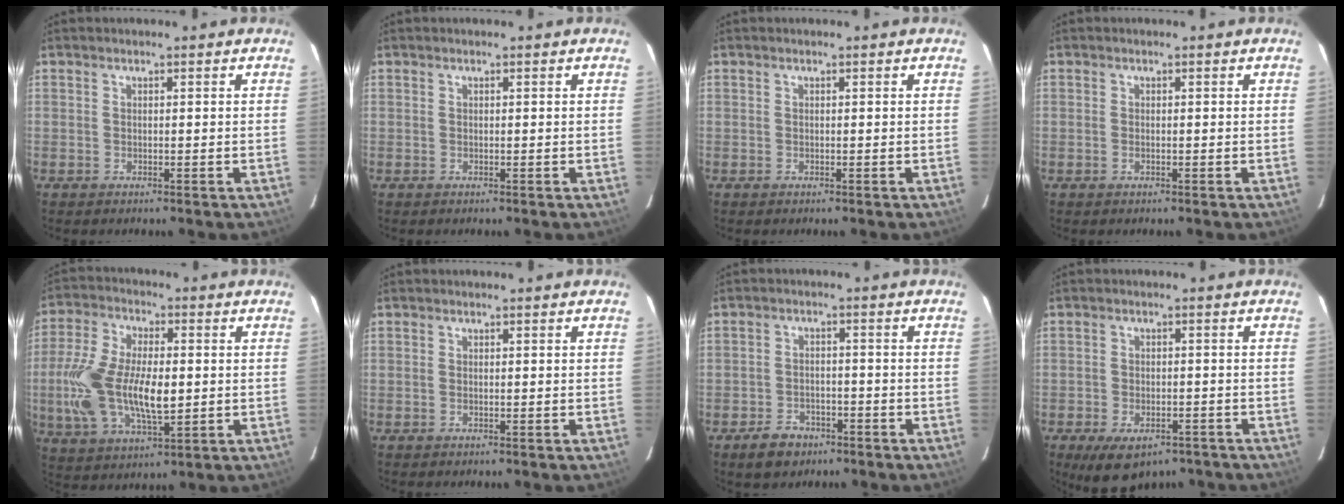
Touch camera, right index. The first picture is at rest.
{"total": 0.0}
{"total": 0.0}
{"total": 0.5, "force": [-0.2, 0.3, 0.4], "torque": [-0.007, 0.000, -0.003]}
{"total": 16.8, "force": [-1.3, 8.1, 14.7], "torque": [-0.312, -0.002, -0.022]}
{"total": 0.0}
{"total": 6.0, "force": [-4.0, 3.9, 2.1], "torque": [-0.058, 0.010, -0.054]}
{"total": 10.6, "force": [-7.1, 5.5, 5.6], "torque": [-0.117, -0.016, -0.094]}